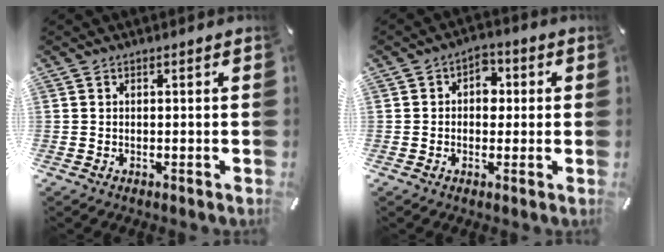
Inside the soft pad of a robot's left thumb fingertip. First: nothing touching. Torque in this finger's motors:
{"motor_torque": [0.57, 0.91, 0.36, -0.34, 0.14]}